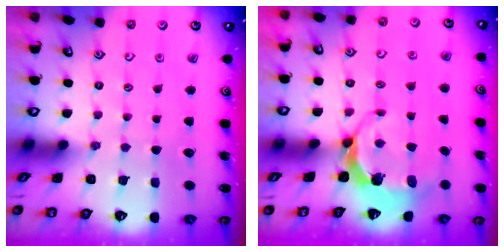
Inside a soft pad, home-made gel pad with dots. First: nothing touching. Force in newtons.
{"total": 5.8, "press": 4.8, "slide": 3.4}